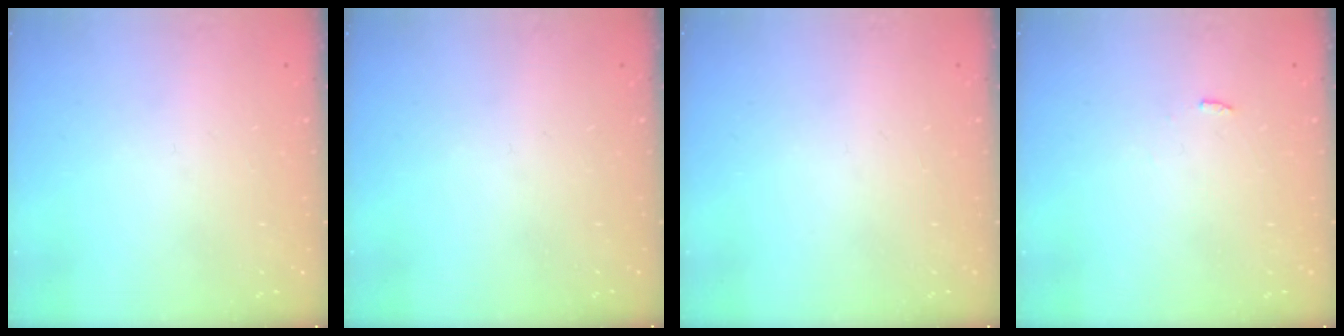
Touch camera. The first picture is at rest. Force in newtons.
{"total": 0.0}
{"total": 0.0}
{"total": 1.9, "press": 1.9, "slide": 0.1}